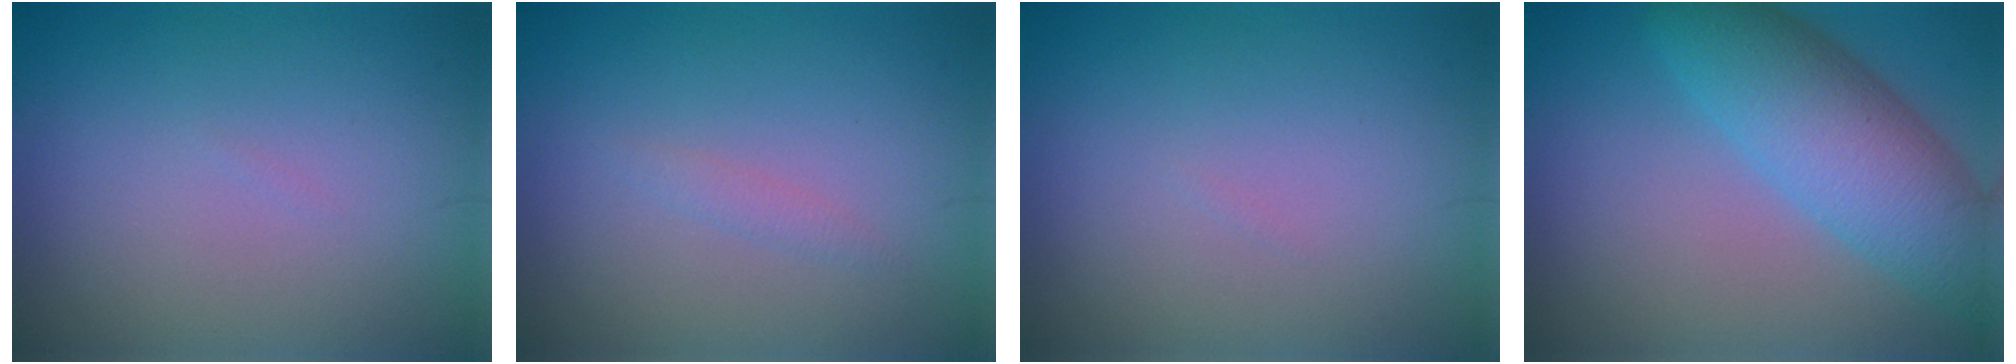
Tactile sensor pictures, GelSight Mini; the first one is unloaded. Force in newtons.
{"total": 0.8, "press": 0.8, "slide": 0.0}
{"total": 0.0}
{"total": 7.3, "press": 7.3, "slide": 0.0}